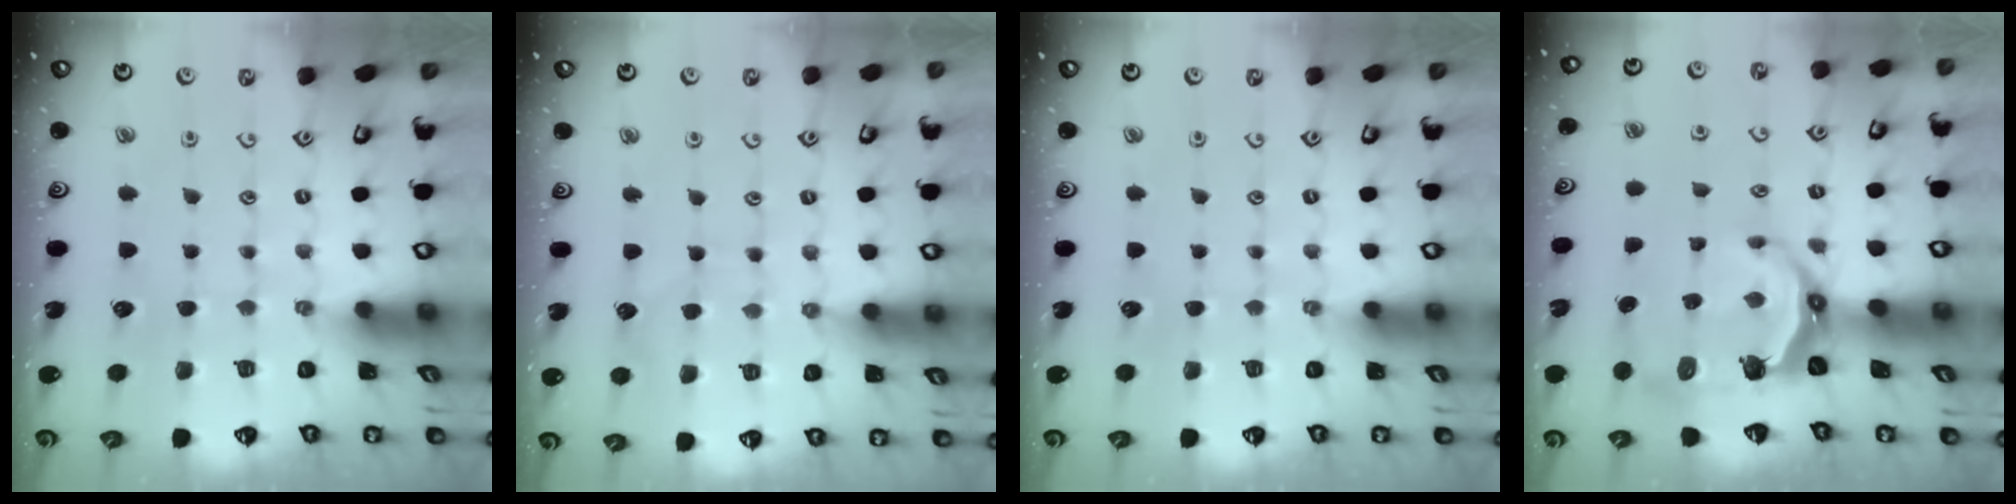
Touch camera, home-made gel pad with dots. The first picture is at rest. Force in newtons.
{"total": 5.3, "press": 5.3, "slide": 0.7}
{"total": 0.0}
{"total": 7.3, "press": 5.9, "slide": 4.3}